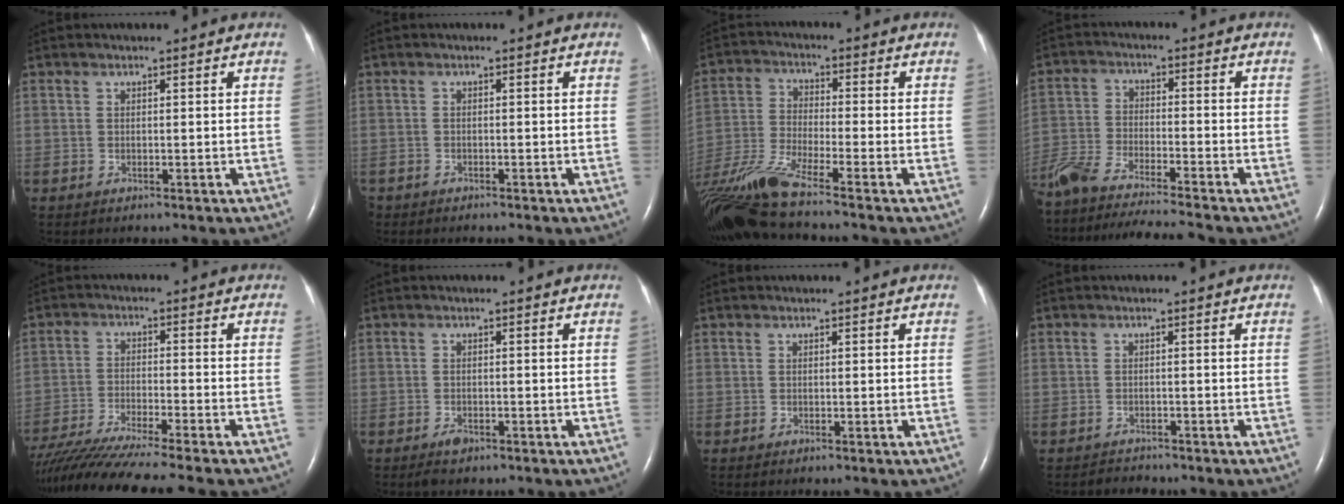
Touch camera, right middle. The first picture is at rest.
{"total": 1.4, "force": [-1.3, 0.5, 0.3], "torque": [-0.010, -0.002, -0.021]}
{"total": 13.0, "force": [-10.5, -1.0, 7.7], "torque": [-0.166, -0.026, -0.201]}
{"total": 16.5, "force": [-14.8, 0.1, 7.3], "torque": [-0.153, -0.021, -0.259]}
{"total": 15.1, "force": [-13.0, -1.6, 7.4], "torque": [-0.127, -0.039, -0.214]}
{"total": 1.4, "force": [-1.0, 0.5, 0.8], "torque": [-0.024, -0.002, -0.016]}
{"total": 0.0}
{"total": 1.3, "force": [-1.3, 0.3, -0.3], "torque": [-0.002, -0.005, -0.018]}